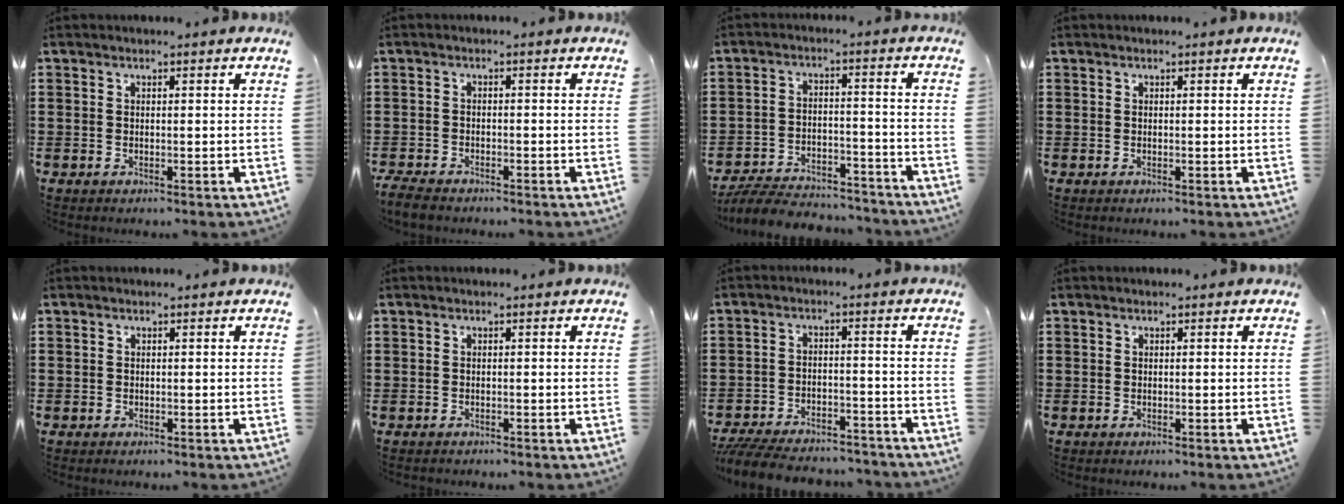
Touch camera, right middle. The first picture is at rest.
{"total": 2.5, "force": [-2.4, 0.6, 0.5], "torque": [-0.020, 0.001, -0.051]}
{"total": 7.1, "force": [-6.8, 1.1, 1.5], "torque": [-0.026, 0.016, -0.134]}
{"total": 0.0}
{"total": 0.6, "force": [-0.2, 0.5, 0.0], "torque": [-0.001, 0.005, -0.006]}
{"total": 0.9, "force": [-0.6, 0.6, -0.2], "torque": [0.002, 0.005, -0.015]}
{"total": 6.8, "force": [-6.5, 1.1, 1.5], "torque": [-0.034, 0.010, -0.130]}
{"total": 0.0}